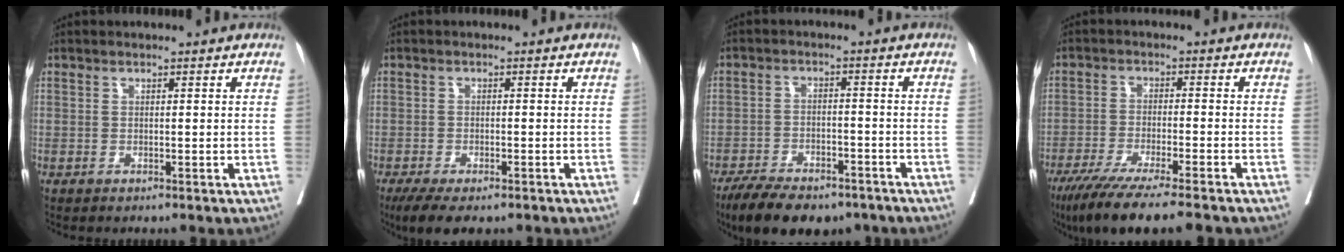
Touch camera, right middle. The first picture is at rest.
{"total": 6.7, "force": [-4.9, 2.3, 4.0], "torque": [-0.062, -0.013, -0.077]}
{"total": 13.2, "force": [-10.2, 5.3, 6.5], "torque": [-0.105, -0.002, -0.154]}
{"total": 13.0, "force": [-10.5, 0.5, 7.7], "torque": [-0.123, -0.037, -0.167]}